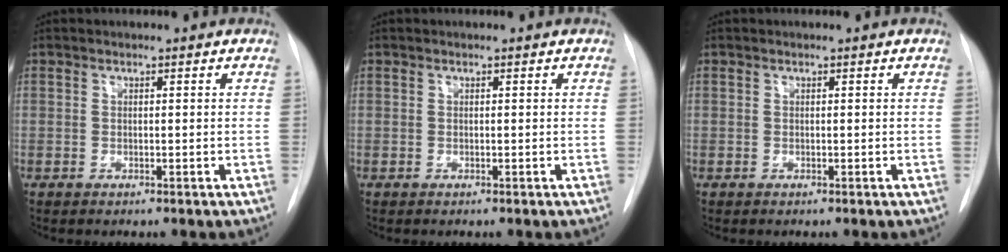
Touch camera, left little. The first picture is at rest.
{"total": 0.0}
{"total": 0.0}